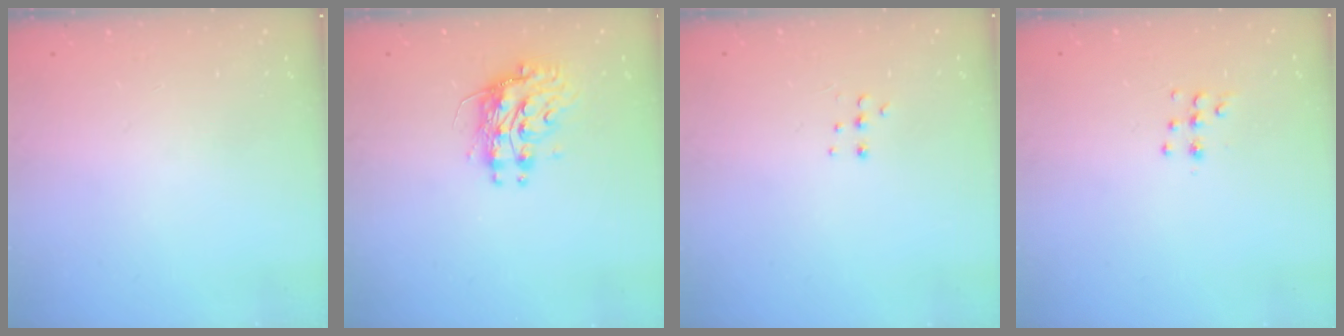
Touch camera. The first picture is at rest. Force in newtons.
{"total": 9.6, "press": 9.5, "slide": 0.7}
{"total": 4.2, "press": 4.1, "slide": 0.9}
{"total": 7.6, "press": 7.5, "slide": 1.2}